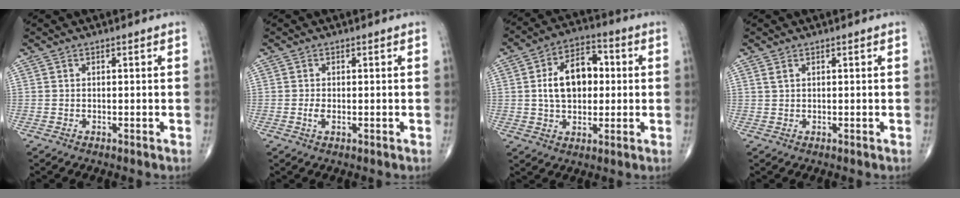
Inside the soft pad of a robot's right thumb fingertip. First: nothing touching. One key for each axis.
{"total": 1.6, "fx": -0.3, "fy": 0.7, "fz": 1.4, "tx": -0.031, "ty": -0.003, "tz": -0.007}
{"total": 12.6, "fx": 1.1, "fy": 8.0, "fz": 9.6, "tx": -0.138, "ty": 0.018, "tz": 0.014}
{"total": 0.9, "fx": 0.6, "fy": 0.4, "fz": 0.6, "tx": -0.013, "ty": 0.008, "tz": 0.014}